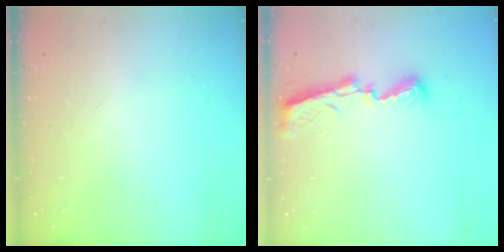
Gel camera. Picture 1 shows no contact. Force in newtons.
{"total": 8.0, "press": 8.0, "slide": 0.4}